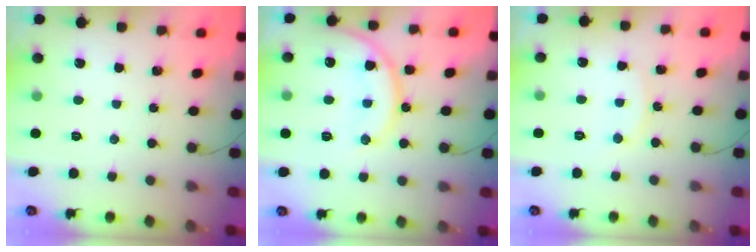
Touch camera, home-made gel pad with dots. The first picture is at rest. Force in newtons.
{"total": 14.3, "press": 14.2, "slide": 1.6}
{"total": 6.1, "press": 6.0, "slide": 0.4}